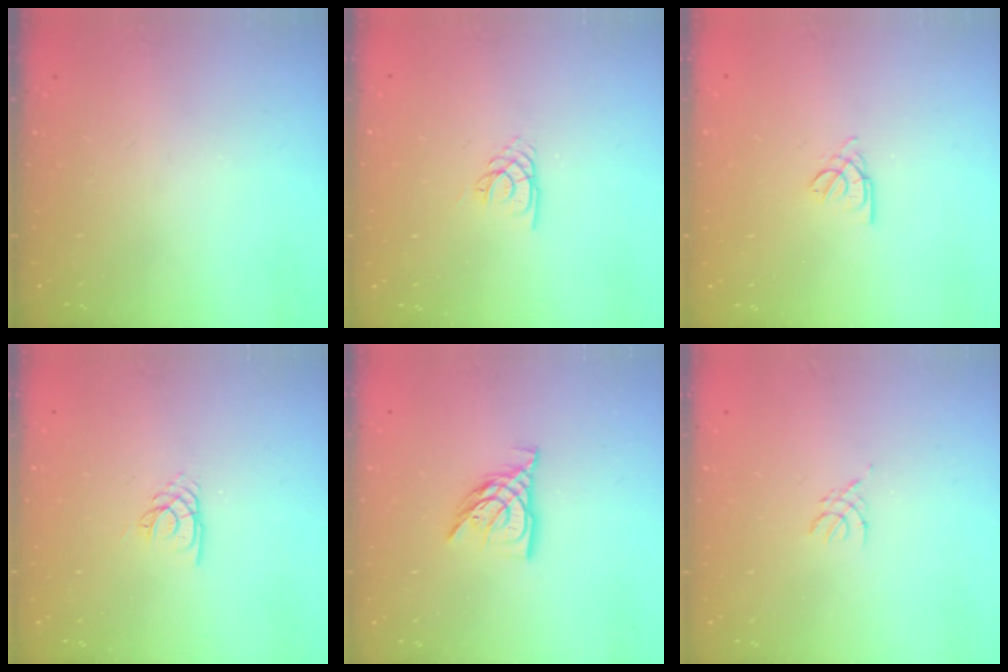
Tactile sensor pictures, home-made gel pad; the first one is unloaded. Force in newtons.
{"total": 1.9, "press": 1.9, "slide": 0.2}
{"total": 2.5, "press": 2.5, "slide": 0.5}
{"total": 1.9, "press": 1.9, "slide": 0.2}
{"total": 9.2, "press": 9.1, "slide": 0.9}
{"total": 1.8, "press": 1.7, "slide": 0.4}